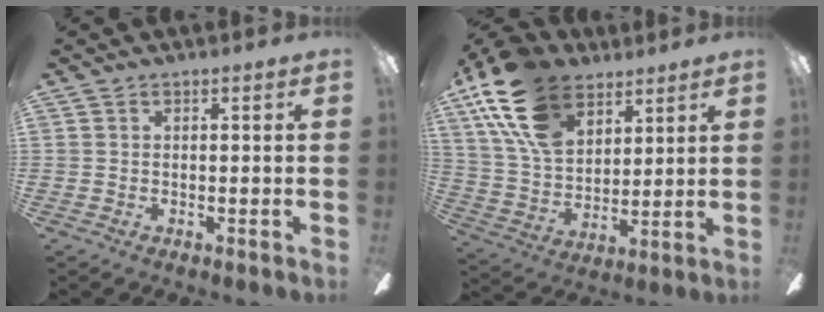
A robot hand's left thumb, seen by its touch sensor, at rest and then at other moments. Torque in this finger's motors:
{"motor_torque": [0.54, 0.61, 1.68, -1.09, 0.34]}